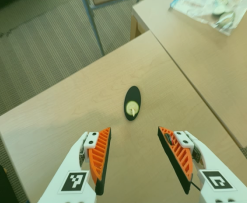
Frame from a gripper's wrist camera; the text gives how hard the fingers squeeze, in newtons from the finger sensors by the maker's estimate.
{"total": 0.0}